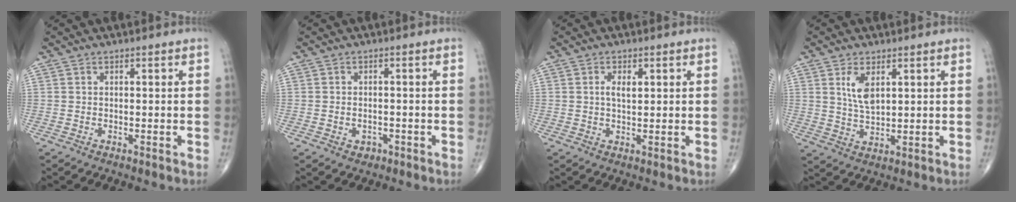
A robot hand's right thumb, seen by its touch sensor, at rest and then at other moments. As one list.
[{"total": 2.3, "force": [-0.9, 1.8, 1.1], "torque": [-0.012, 0.007, -0.007]}, {"total": 2.9, "force": [0.8, 1.5, 2.4], "torque": [-0.036, -0.002, 0.012]}, {"total": 5.5, "force": [2.1, 2.6, 4.4], "torque": [-0.077, -0.013, 0.047]}]